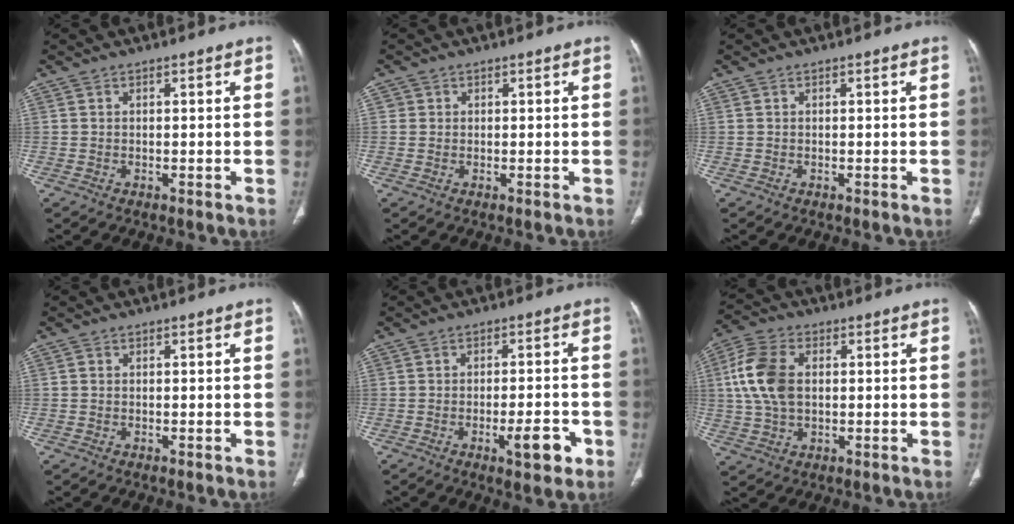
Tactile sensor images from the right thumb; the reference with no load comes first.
{"total": 1.0, "force": [0.2, 0.9, 0.0], "torque": [0.007, 0.003, 0.001]}
{"total": 0.0}
{"total": 0.0}
{"total": 6.6, "force": [-2.9, 2.1, 5.6], "torque": [-0.070, 0.009, -0.037]}
{"total": 10.8, "force": [1.4, 6.9, 8.2], "torque": [-0.175, 0.012, 0.025]}